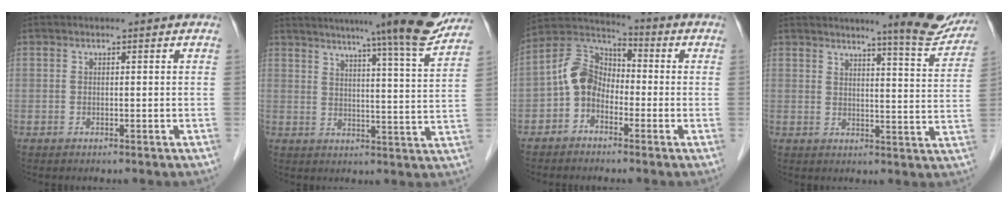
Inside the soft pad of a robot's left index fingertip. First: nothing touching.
{"total": 17.4, "force": [14.6, -0.7, 9.5], "torque": [-0.134, -0.023, 0.179]}
{"total": 7.2, "force": [-2.1, 5.3, 4.5], "torque": [-0.101, 0.030, -0.055]}
{"total": 9.7, "force": [8.5, 0.6, 4.7], "torque": [-0.046, -0.024, 0.089]}